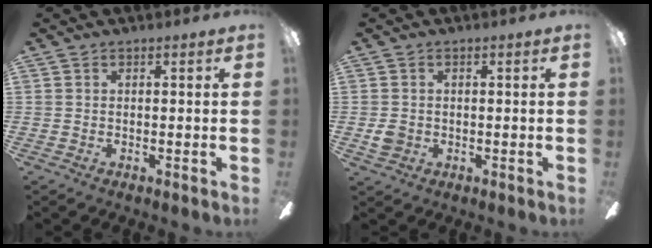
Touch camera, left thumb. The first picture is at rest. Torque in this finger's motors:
{"motor_torque": [0.35, 0.55, 0.10, -0.29, 0.03]}